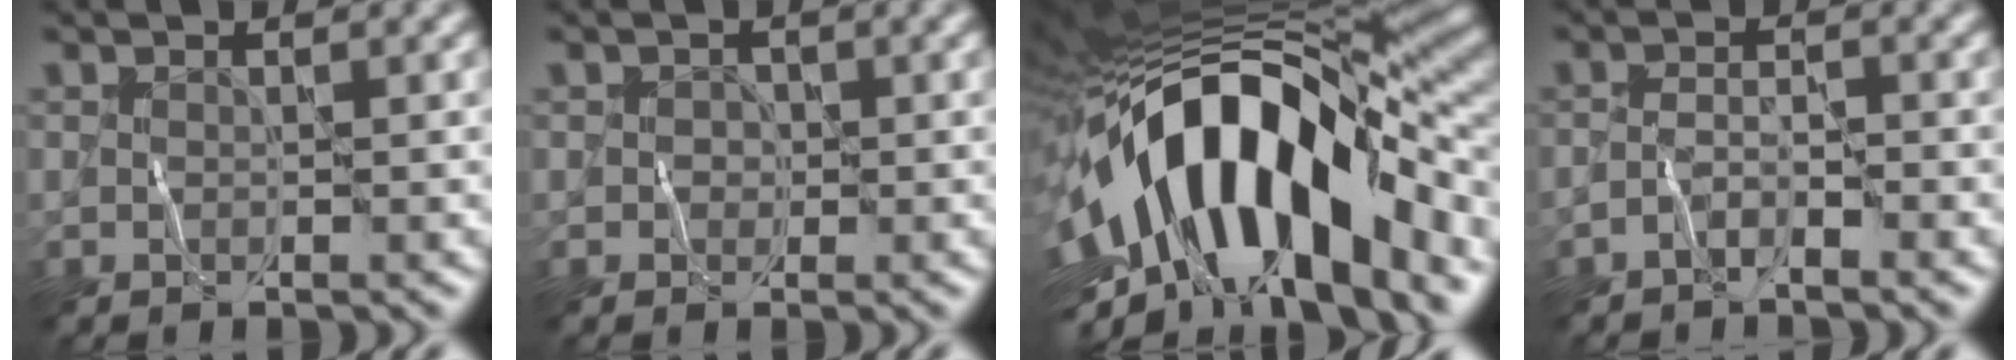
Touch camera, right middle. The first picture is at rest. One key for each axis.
{"total": 0.8, "fx": 0.0, "fy": 0.8, "fz": 0.0, "tx": 0.018, "ty": 0.003, "tz": -0.004}
{"total": 16.5, "fx": -3.7, "fy": 7.7, "fz": 14.1, "tx": -0.231, "ty": 0.021, "tz": -0.075}
{"total": 1.4, "fx": -1.2, "fy": 0.1, "fz": 0.7, "tx": -0.015, "ty": 0.007, "tz": -0.028}